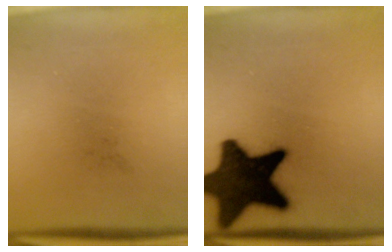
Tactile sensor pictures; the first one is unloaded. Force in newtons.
{"total": 18.6}